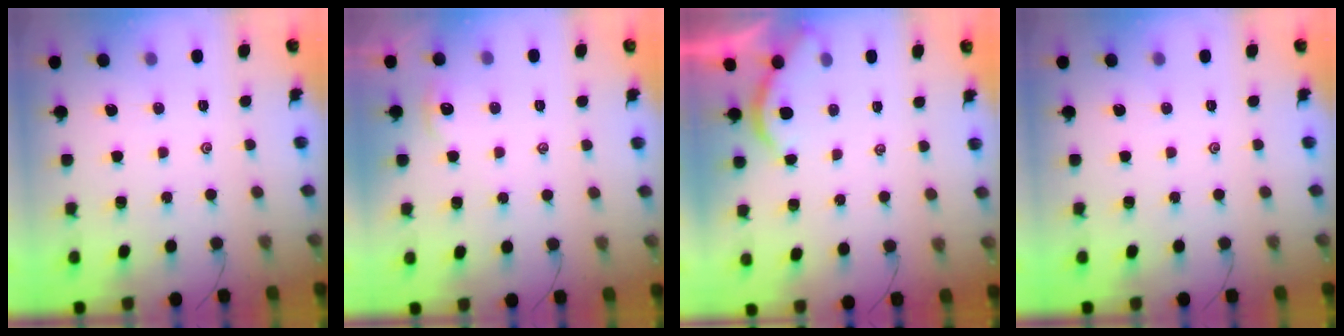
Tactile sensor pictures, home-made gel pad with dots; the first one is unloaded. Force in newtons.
{"total": 2.5, "press": 2.5, "slide": 0.3}
{"total": 2.0, "press": 2.0, "slide": 0.1}
{"total": 0.0}